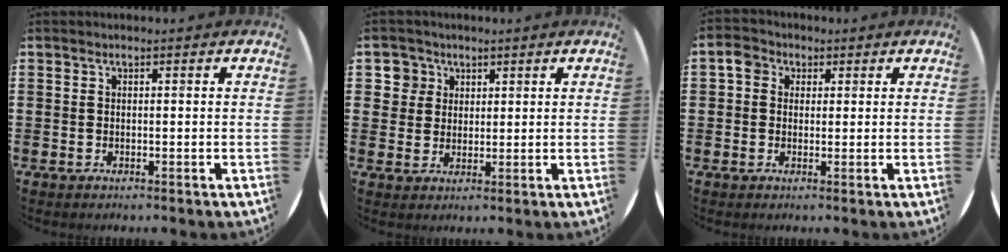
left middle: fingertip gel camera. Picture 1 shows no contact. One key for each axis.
{"total": 3.5, "fx": 1.8, "fy": 3.0, "fz": 0.1, "tx": -0.001, "ty": 0.005, "tz": 0.032}
{"total": 2.2, "fx": 1.0, "fy": 1.8, "fz": 0.7, "tx": -0.011, "ty": 0.006, "tz": 0.016}